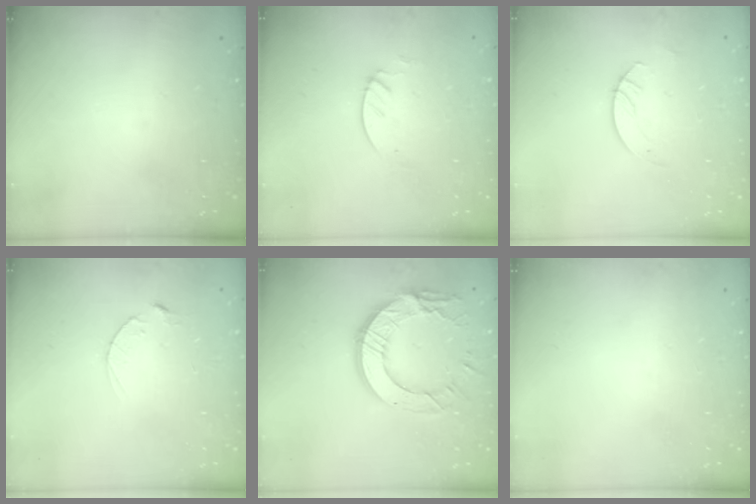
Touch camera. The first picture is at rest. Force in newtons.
{"total": 2.3, "press": 2.3, "slide": 0.2}
{"total": 3.0, "press": 3.0, "slide": 0.3}
{"total": 2.5, "press": 2.5, "slide": 0.4}
{"total": 15.0, "press": 14.9, "slide": 1.5}
{"total": 0.0}